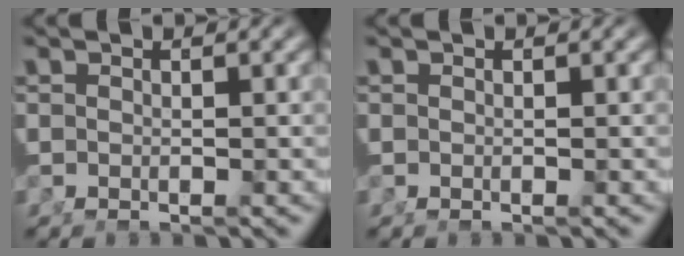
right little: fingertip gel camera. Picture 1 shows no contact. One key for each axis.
{"total": 0.0}